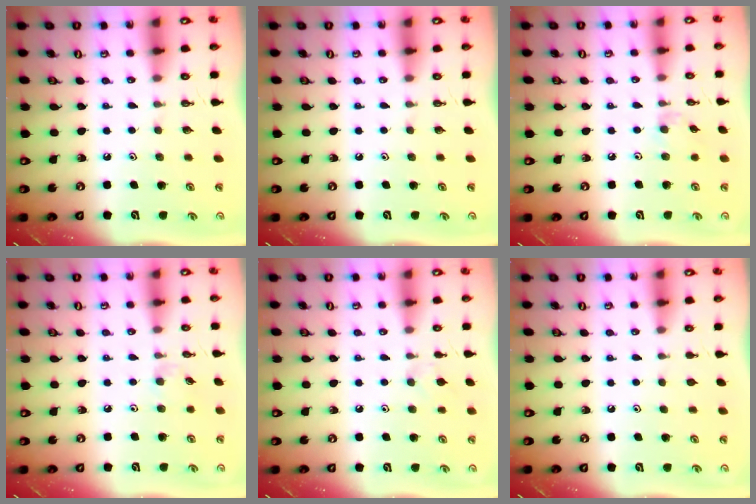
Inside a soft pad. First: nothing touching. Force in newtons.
{"total": 0.0}
{"total": 3.7, "press": 3.6, "slide": 0.6}
{"total": 3.2, "press": 3.1, "slide": 0.6}
{"total": 3.3, "press": 3.3, "slide": 0.7}
{"total": 0.8, "press": 0.7, "slide": 0.3}